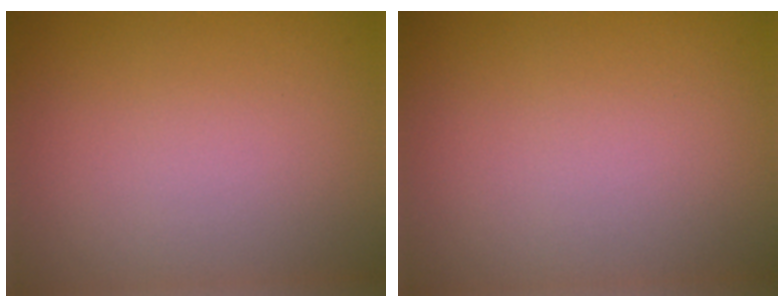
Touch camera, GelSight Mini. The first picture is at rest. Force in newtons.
{"total": 0.0}